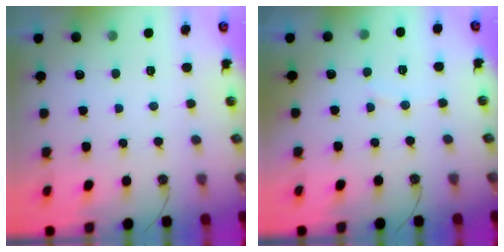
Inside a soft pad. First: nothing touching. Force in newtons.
{"total": 3.4, "press": 3.4, "slide": 0.3}